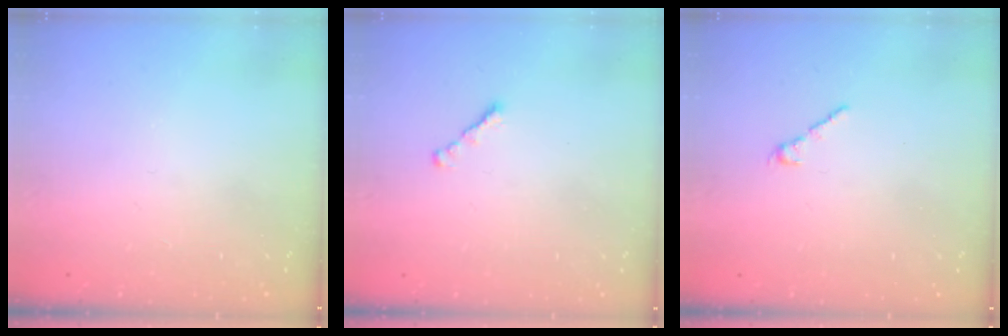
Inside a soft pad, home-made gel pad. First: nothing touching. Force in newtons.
{"total": 1.3, "press": 1.2, "slide": 0.5}
{"total": 2.5, "press": 2.4, "slide": 0.7}